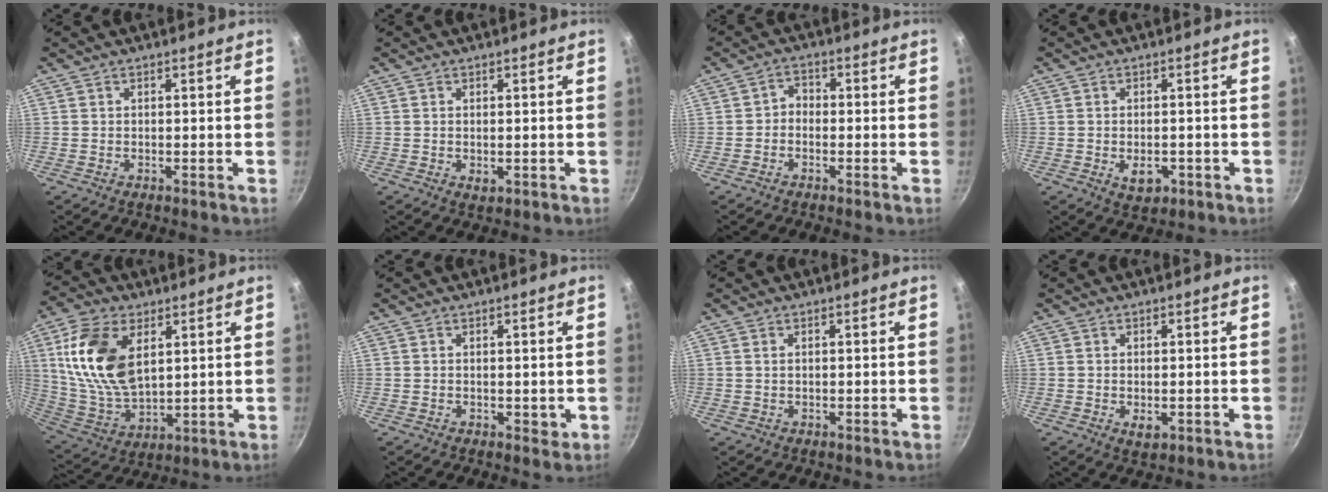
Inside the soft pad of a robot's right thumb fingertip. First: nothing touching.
{"total": 1.5, "force": [-0.1, 0.8, 1.3], "torque": [-0.021, -0.004, 0.000]}
{"total": 2.5, "force": [-1.0, 2.0, 1.1], "torque": [-0.010, 0.016, -0.026]}
{"total": 4.6, "force": [-1.4, 2.9, 3.2], "torque": [-0.040, 0.003, -0.012]}
{"total": 17.5, "force": [5.3, 10.1, 13.2], "torque": [-0.241, -0.017, 0.114]}
{"total": 1.5, "force": [0.2, 0.9, 1.2], "torque": [-0.013, -0.002, 0.003]}
{"total": 0.7, "force": [0.2, 0.4, 0.6], "torque": [-0.010, 0.001, 0.004]}
{"total": 2.7, "force": [-0.5, 1.5, 2.2], "torque": [-0.035, -0.007, -0.005]}